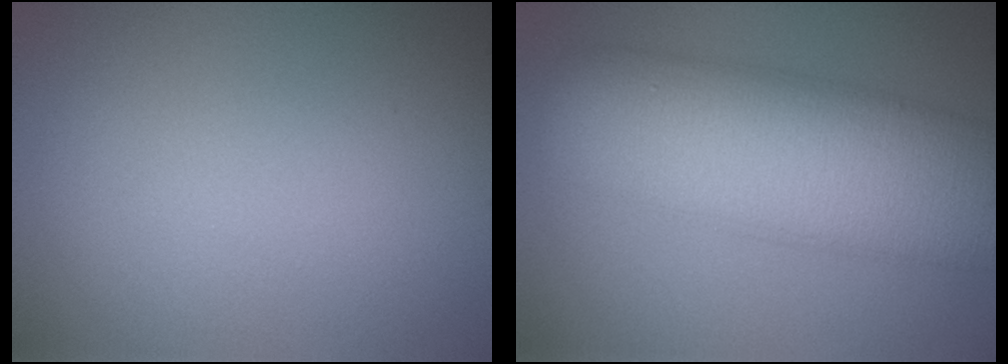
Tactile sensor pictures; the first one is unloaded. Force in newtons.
{"total": 12.6, "press": 12.6, "slide": 0.4}